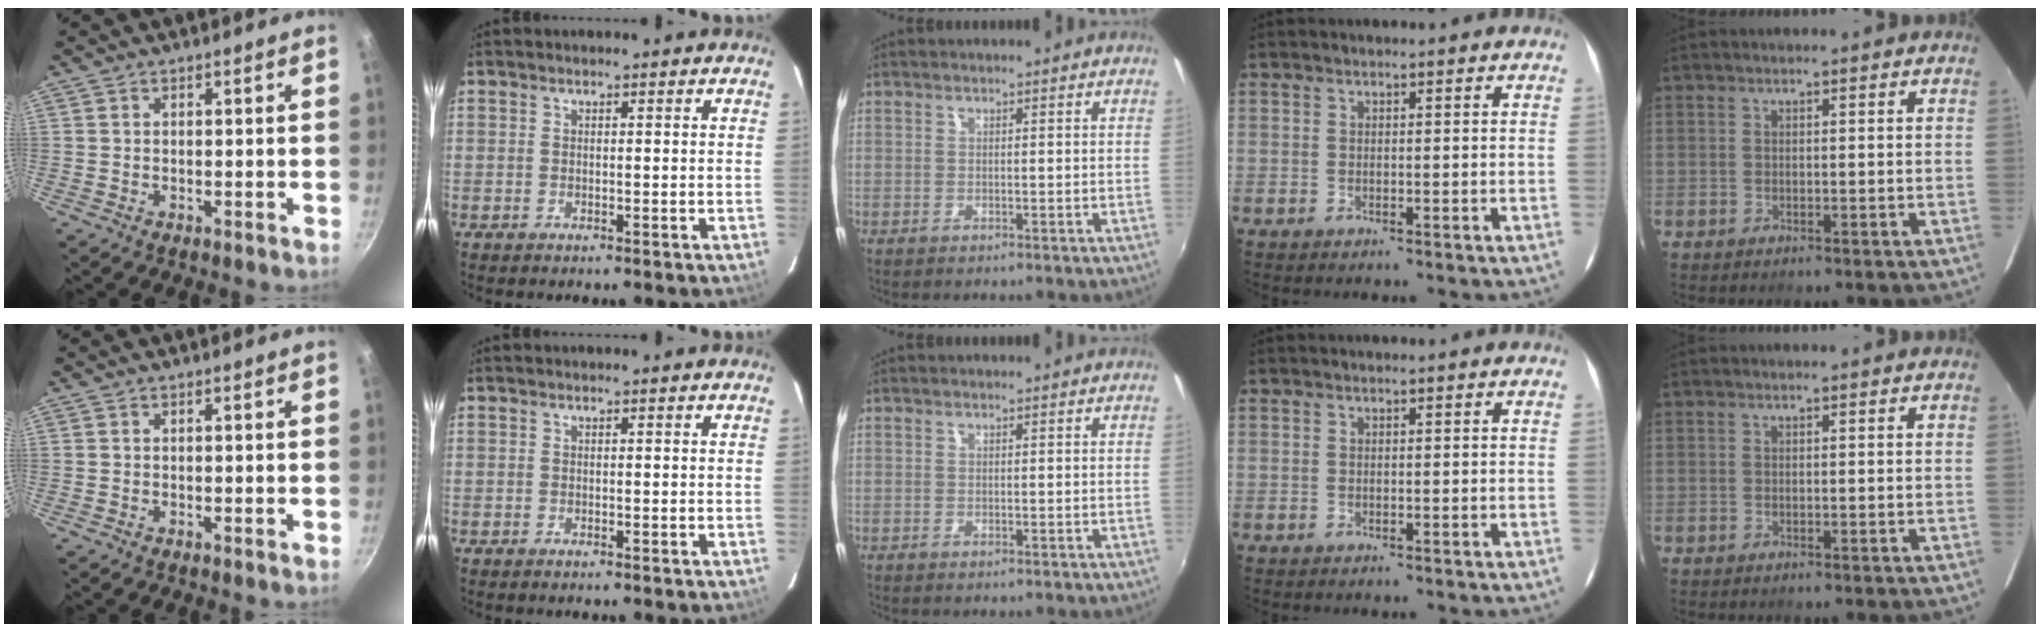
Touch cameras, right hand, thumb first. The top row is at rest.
{}